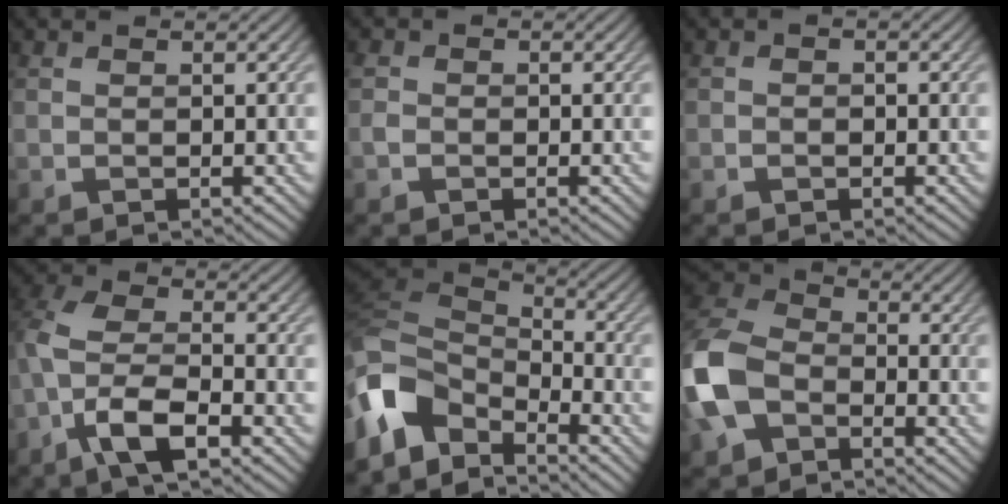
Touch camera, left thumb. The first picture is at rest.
{"total": 1.4, "force": [-0.7, 1.1, 0.6], "torque": [-0.012, 0.000, -0.021]}
{"total": 0.7, "force": [-0.4, 0.5, 0.3], "torque": [-0.004, -0.001, -0.007]}
{"total": 8.8, "force": [-4.1, 4.0, 6.7], "torque": [-0.147, 0.006, -0.090]}
{"total": 10.7, "force": [-6.4, 6.1, 6.0], "torque": [-0.149, -0.006, -0.132]}
{"total": 11.2, "force": [-3.8, 7.7, 7.2], "torque": [-0.192, -0.007, -0.088]}